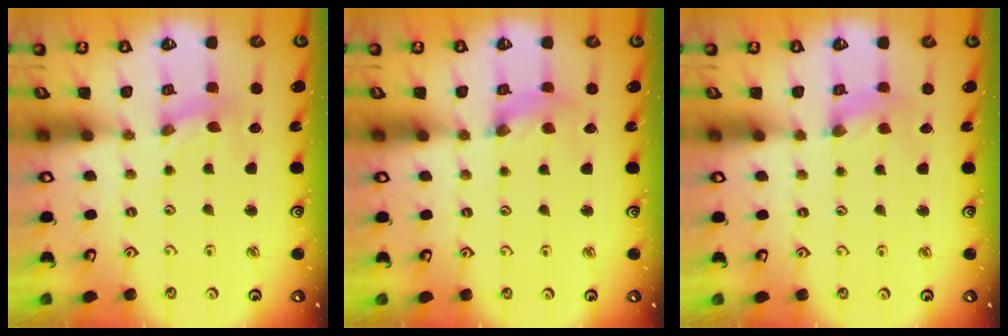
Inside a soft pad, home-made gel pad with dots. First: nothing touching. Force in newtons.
{"total": 1.5, "press": 1.4, "slide": 0.3}
{"total": 0.0}